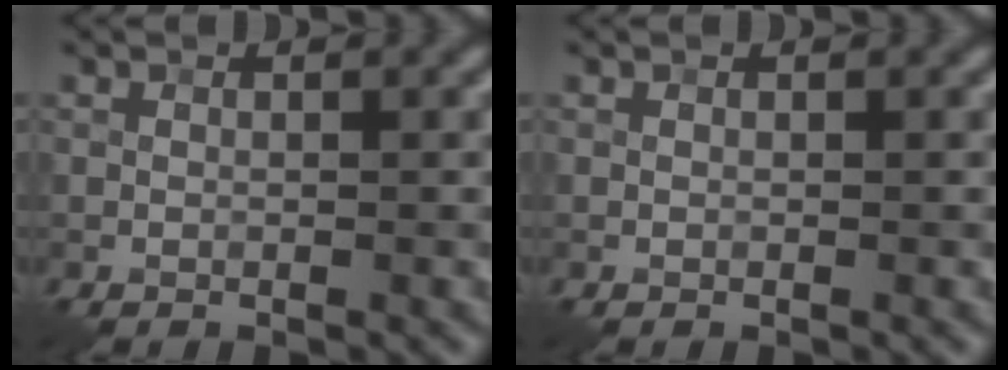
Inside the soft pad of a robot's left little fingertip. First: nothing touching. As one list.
[{"total": 0.0}]